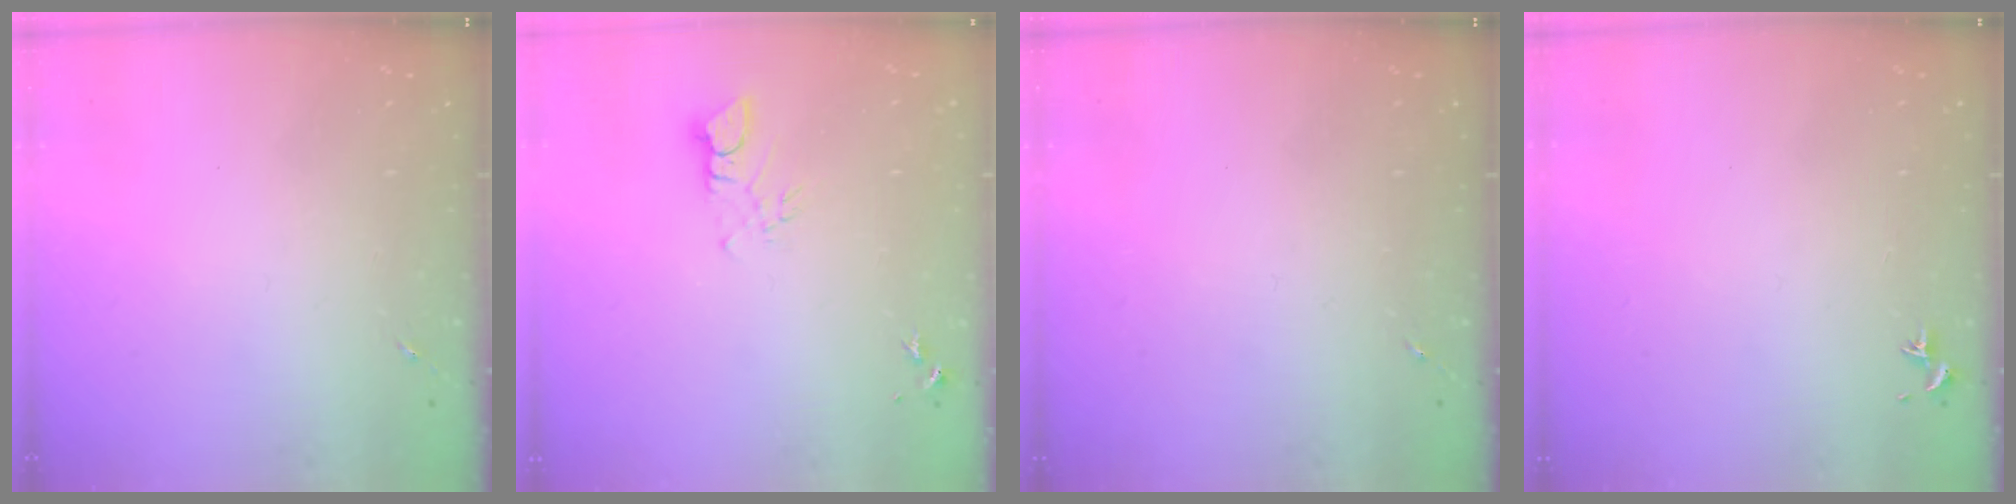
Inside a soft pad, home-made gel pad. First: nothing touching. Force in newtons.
{"total": 3.4, "press": 3.4, "slide": 0.2}
{"total": 0.0}
{"total": 0.7, "press": 0.6, "slide": 0.5}